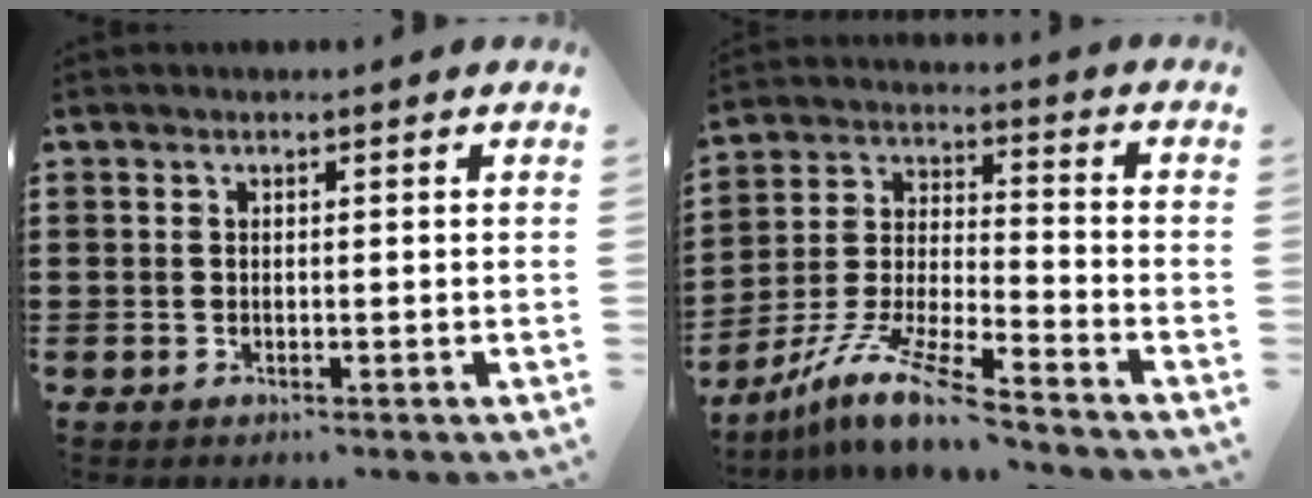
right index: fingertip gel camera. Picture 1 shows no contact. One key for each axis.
{"total": 10.6, "fx": -8.9, "fy": 0.7, "fz": 5.8, "tx": -0.130, "ty": 0.005, "tz": -0.181}